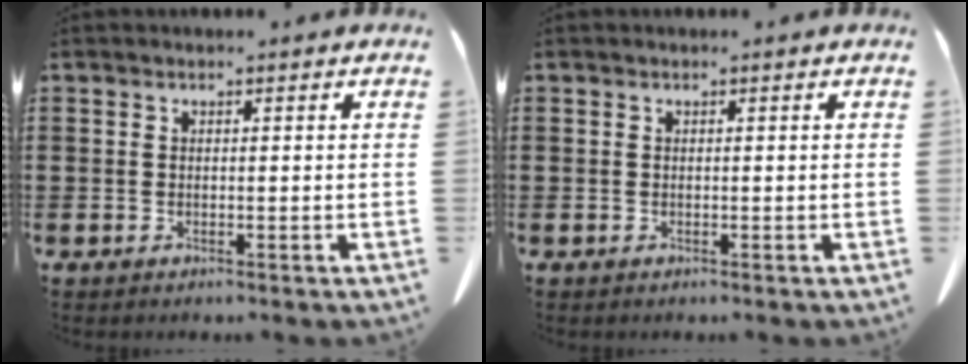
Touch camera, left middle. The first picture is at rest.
{"total": 0.0}